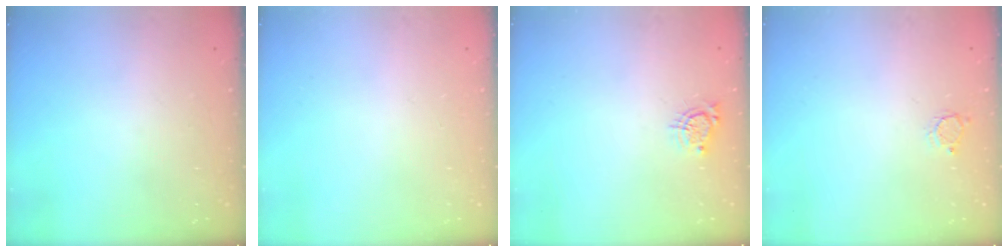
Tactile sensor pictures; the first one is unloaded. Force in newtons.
{"total": 0.0}
{"total": 4.0, "press": 4.0, "slide": 0.4}
{"total": 2.6, "press": 2.6, "slide": 0.2}